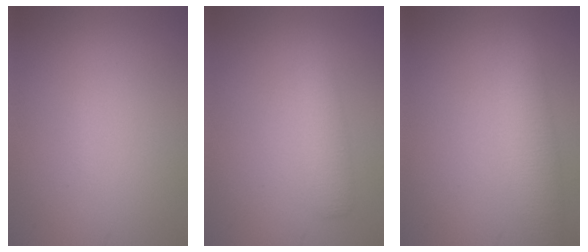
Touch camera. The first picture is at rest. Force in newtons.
{"total": 2.6, "press": 2.6, "slide": 0.0}
{"total": 4.0, "press": 4.0, "slide": 0.1}